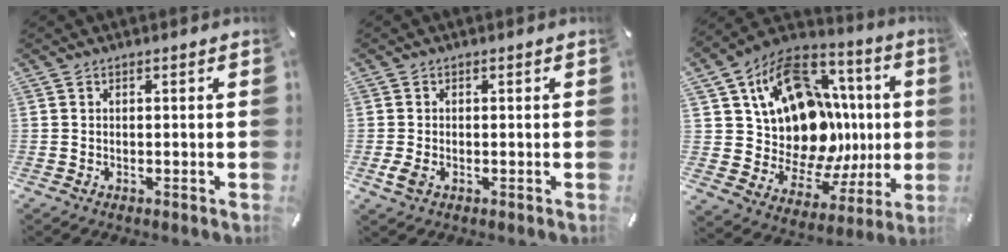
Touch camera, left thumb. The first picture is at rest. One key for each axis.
{"total": 2.6, "fx": -0.4, "fy": 2.1, "fz": 1.5, "tx": -0.038, "ty": 0.000, "tz": -0.009}
{"total": 18.7, "fx": 4.0, "fy": 14.2, "fz": 11.4, "tx": -0.189, "ty": -0.059, "tz": 0.091}